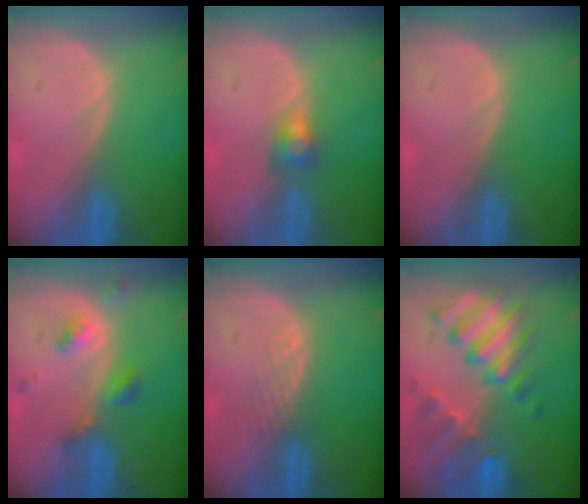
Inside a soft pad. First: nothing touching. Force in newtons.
{"total": 3.0, "press": 2.5, "slide": 1.6}
{"total": 0.0}
{"total": 4.8, "press": 4.4, "slide": 2.1}
{"total": 1.8, "press": 1.8, "slide": 0.2}
{"total": 10.0, "press": 8.8, "slide": 4.7}